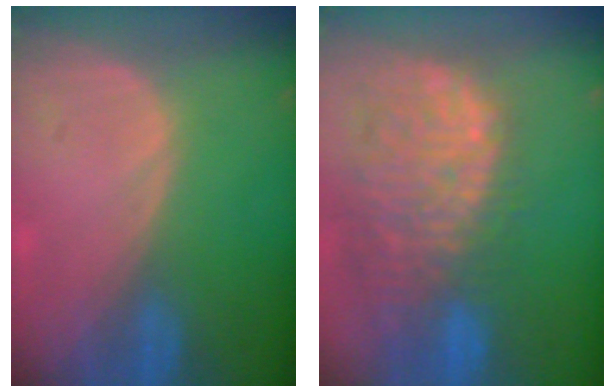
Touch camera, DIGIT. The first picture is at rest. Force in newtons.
{"total": 13.8, "press": 11.6, "slide": 7.5}